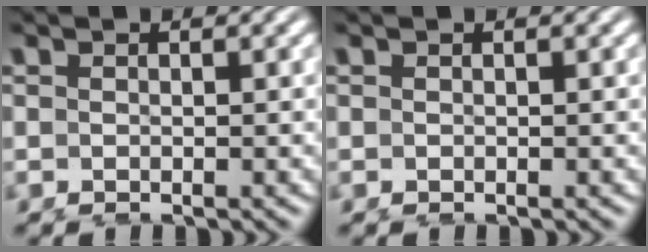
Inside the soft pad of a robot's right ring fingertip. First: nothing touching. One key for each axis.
{"total": 0.0}